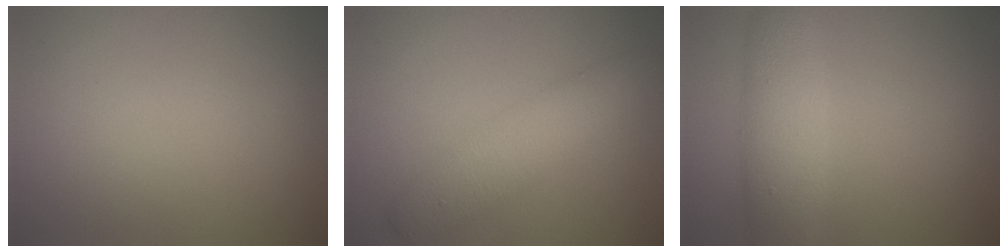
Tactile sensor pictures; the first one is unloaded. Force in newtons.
{"total": 4.1, "press": 4.1, "slide": 0.1}
{"total": 4.5, "press": 4.5, "slide": 0.1}